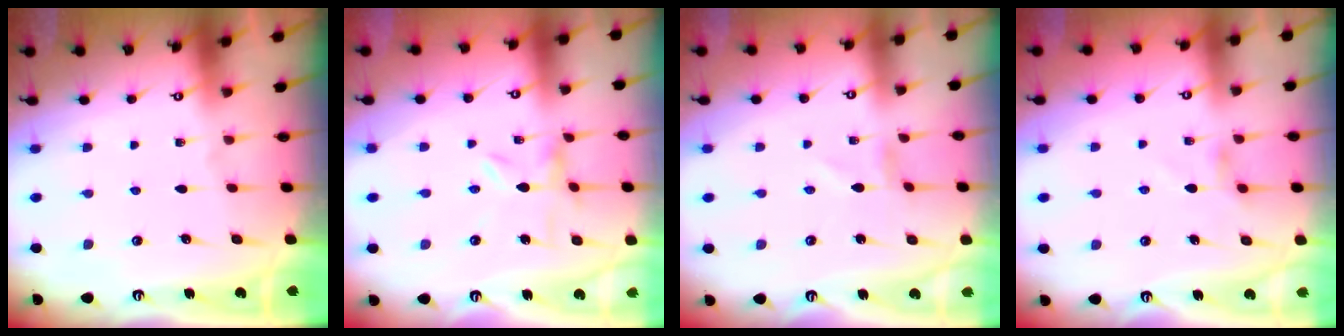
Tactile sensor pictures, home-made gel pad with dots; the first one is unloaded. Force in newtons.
{"total": 0.8, "press": 0.8, "slide": 0.3}
{"total": 0.7, "press": 0.7, "slide": 0.2}
{"total": 2.7, "press": 2.7, "slide": 0.4}